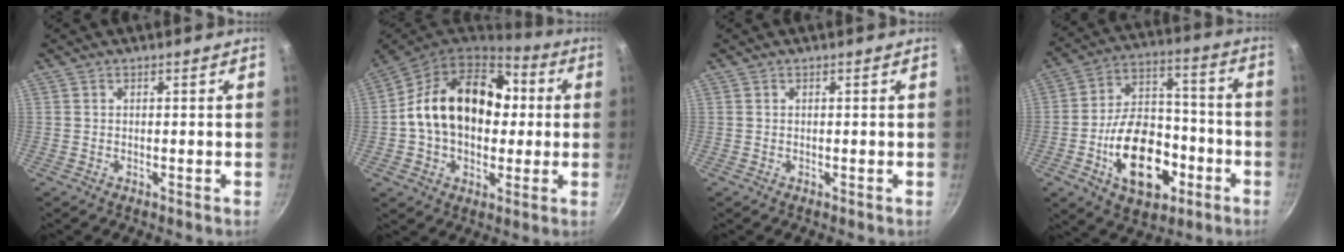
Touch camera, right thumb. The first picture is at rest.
{"total": 21.2, "force": [2.3, 15.2, 14.5], "torque": [-0.211, 0.034, 0.028]}
{"total": 0.0}
{"total": 19.3, "force": [-6.7, 12.1, 13.5], "torque": [-0.183, 0.058, -0.102]}